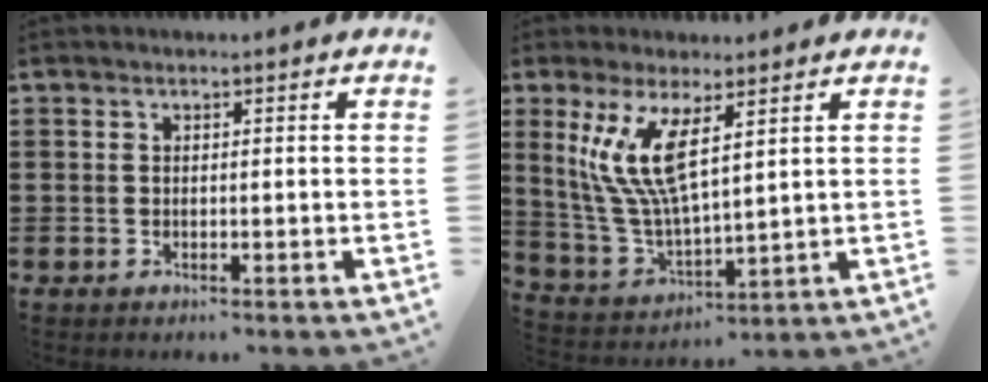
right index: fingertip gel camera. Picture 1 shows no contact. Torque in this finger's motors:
{"motor_torque": [1.66, 0.48, 1.05, 0.21]}